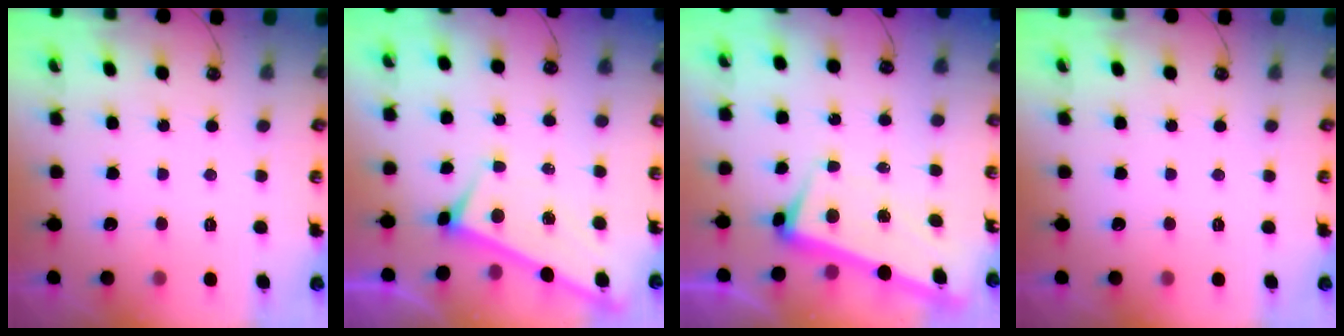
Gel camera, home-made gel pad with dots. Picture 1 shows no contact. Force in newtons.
{"total": 3.2, "press": 3.2, "slide": 0.3}
{"total": 2.0, "press": 1.6, "slide": 1.1}
{"total": 0.0}